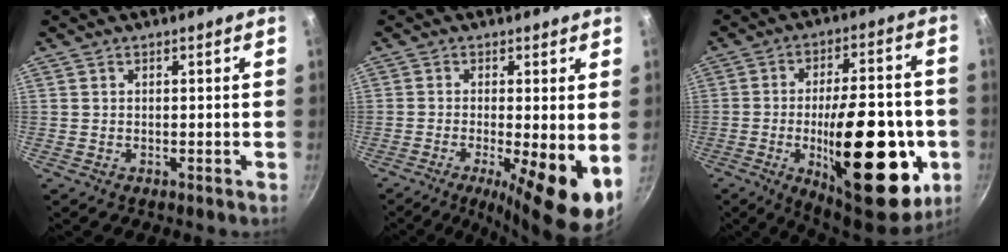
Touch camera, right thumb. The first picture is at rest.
{"total": 10.9, "force": [-2.4, 2.4, 10.4], "torque": [-0.162, -0.011, -0.037]}
{"total": 28.2, "force": [-7.0, 11.8, 24.7], "torque": [-0.312, 0.019, -0.087]}